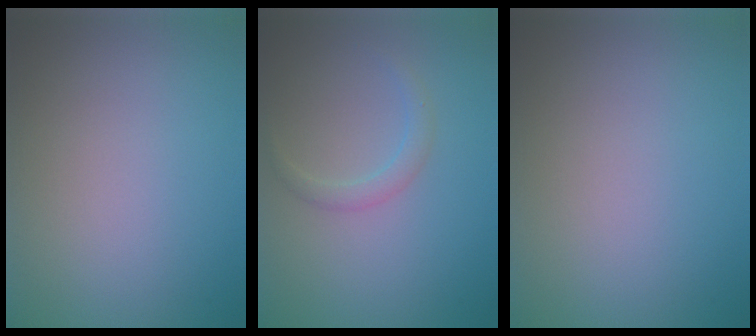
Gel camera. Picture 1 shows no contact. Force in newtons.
{"total": 1.4, "press": 1.4, "slide": 0.1}
{"total": 0.0}